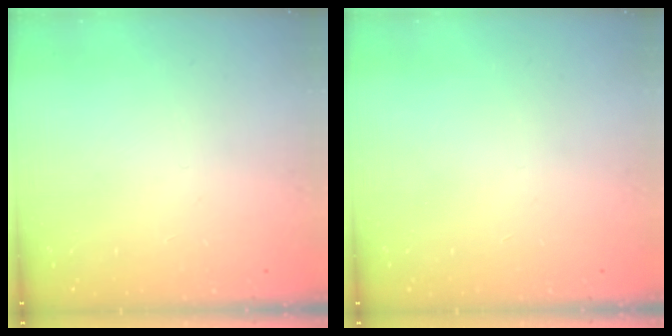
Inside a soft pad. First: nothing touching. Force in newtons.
{"total": 0.0}